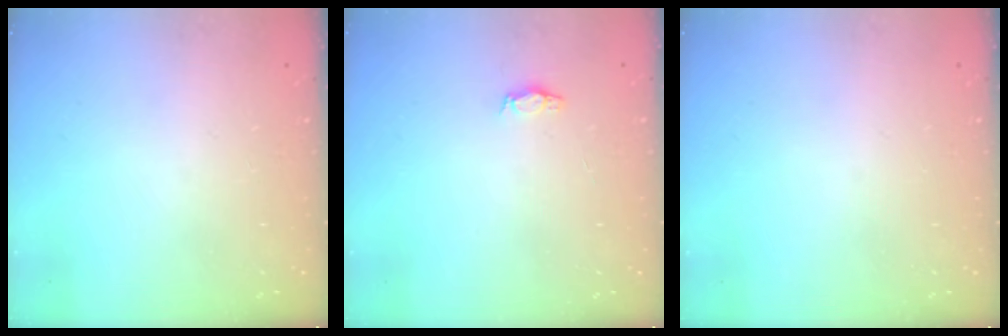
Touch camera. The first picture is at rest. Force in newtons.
{"total": 2.9, "press": 2.8, "slide": 0.4}
{"total": 0.0}